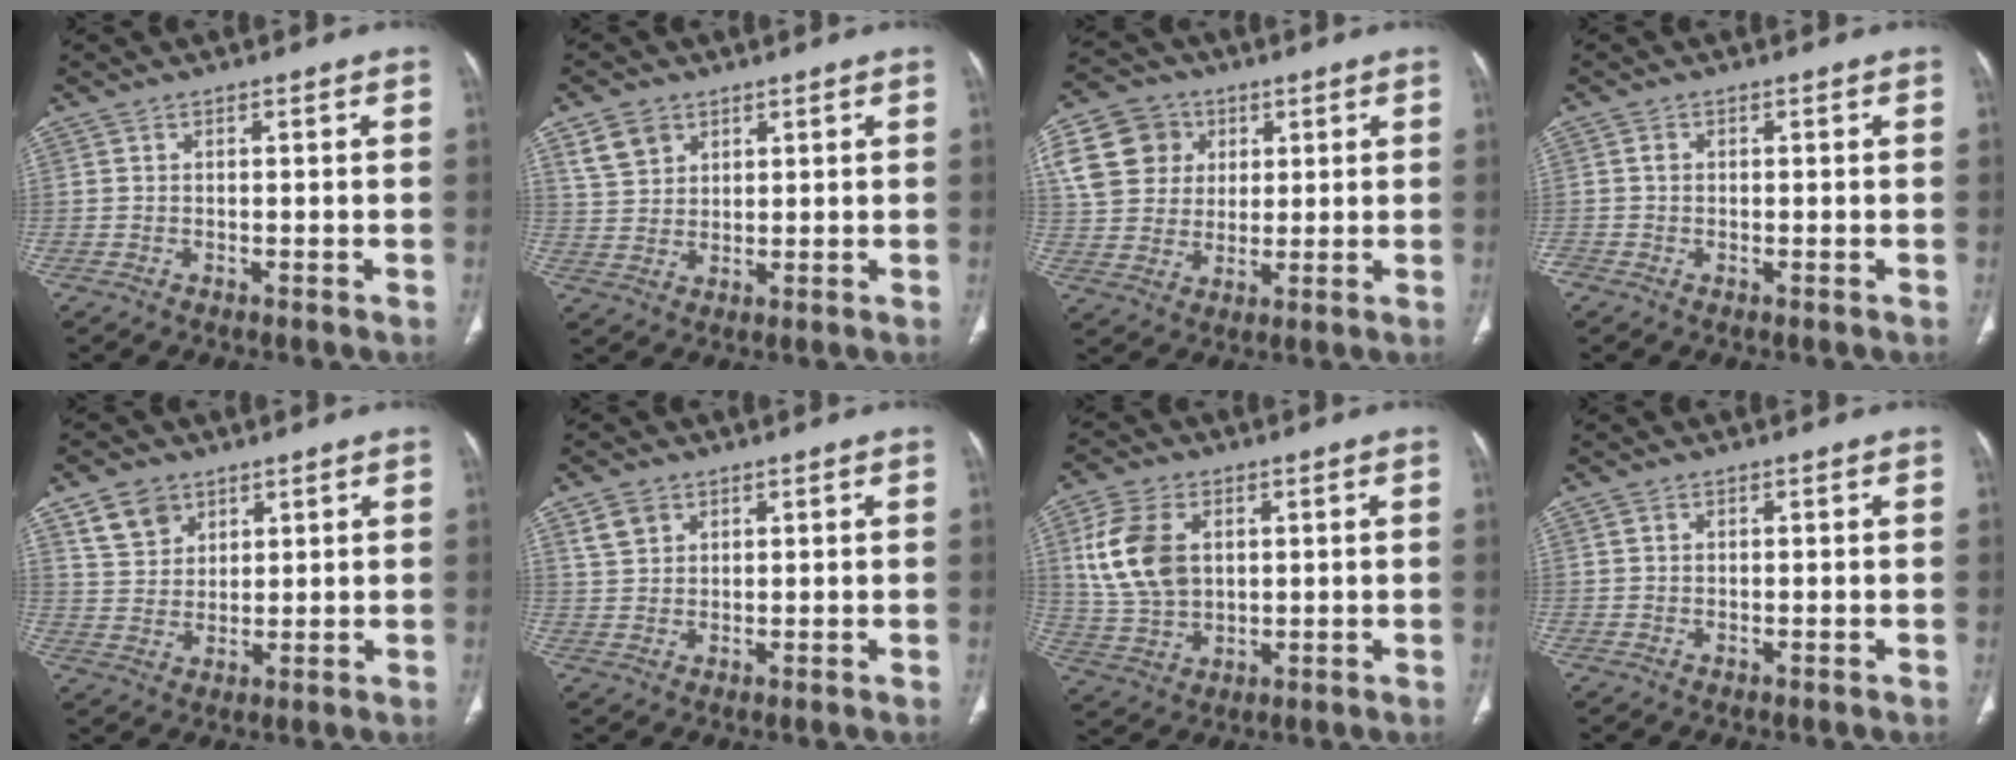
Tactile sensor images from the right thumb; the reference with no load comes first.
{"total": 5.9, "force": [3.3, 4.3, 2.3], "torque": [-0.027, -0.013, 0.069]}
{"total": 13.6, "force": [4.7, 11.5, 5.6], "torque": [-0.092, 0.010, 0.085]}
{"total": 1.0, "force": [-0.1, 0.9, 0.5], "torque": [-0.003, 0.003, -0.004]}
{"total": 7.2, "force": [4.2, 5.2, 2.5], "torque": [-0.025, -0.020, 0.086]}
{"total": 4.0, "force": [2.2, 2.9, 1.6], "torque": [-0.021, -0.008, 0.048]}
{"total": 12.6, "force": [3.1, 8.5, 8.7], "torque": [-0.161, -0.005, 0.068]}
{"total": 0.6, "force": [0.3, 0.5, 0.2], "torque": [0.000, 0.000, 0.006]}